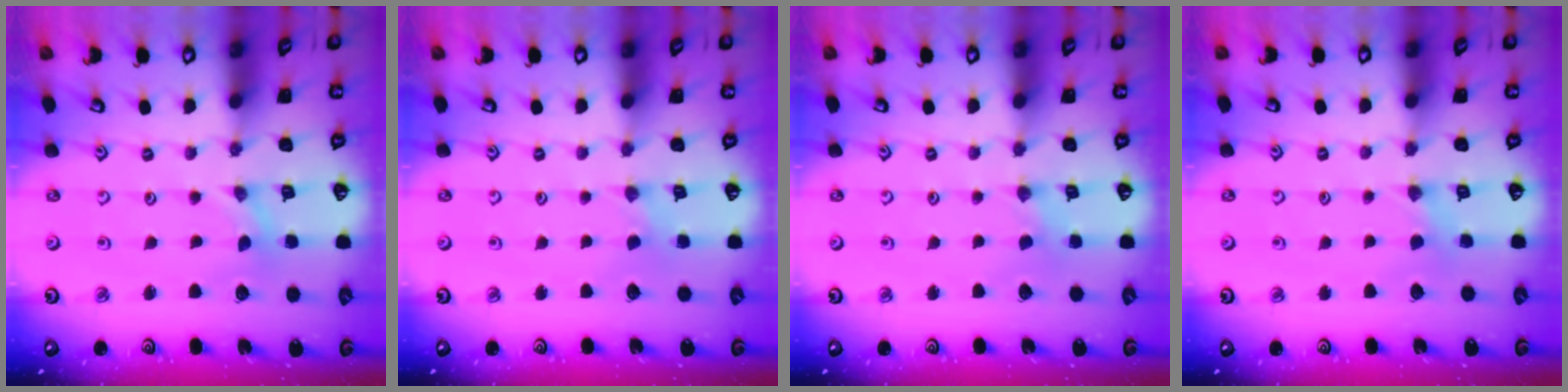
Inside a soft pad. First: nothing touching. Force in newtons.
{"total": 0.0}
{"total": 0.0}
{"total": 2.0, "press": 2.0, "slide": 0.4}